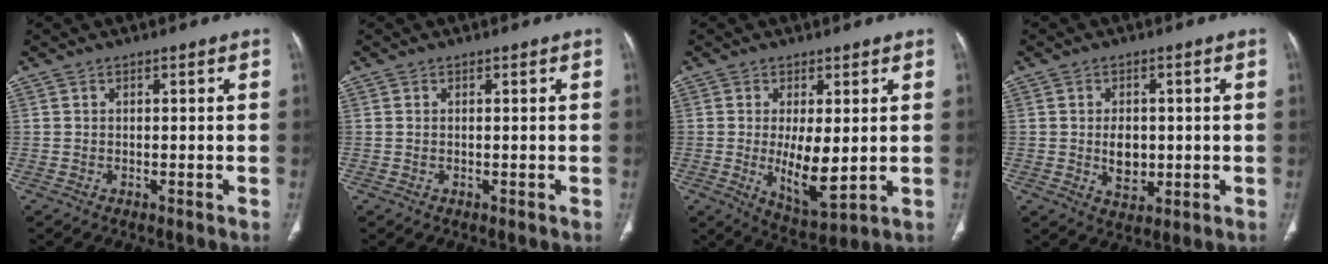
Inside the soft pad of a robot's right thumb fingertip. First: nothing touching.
{"total": 0.0}
{"total": 9.2, "force": [-0.3, 3.5, 8.5], "torque": [-0.135, -0.025, 0.009]}
{"total": 5.6, "force": [-0.2, 3.9, 4.0], "torque": [-0.050, -0.004, 0.004]}